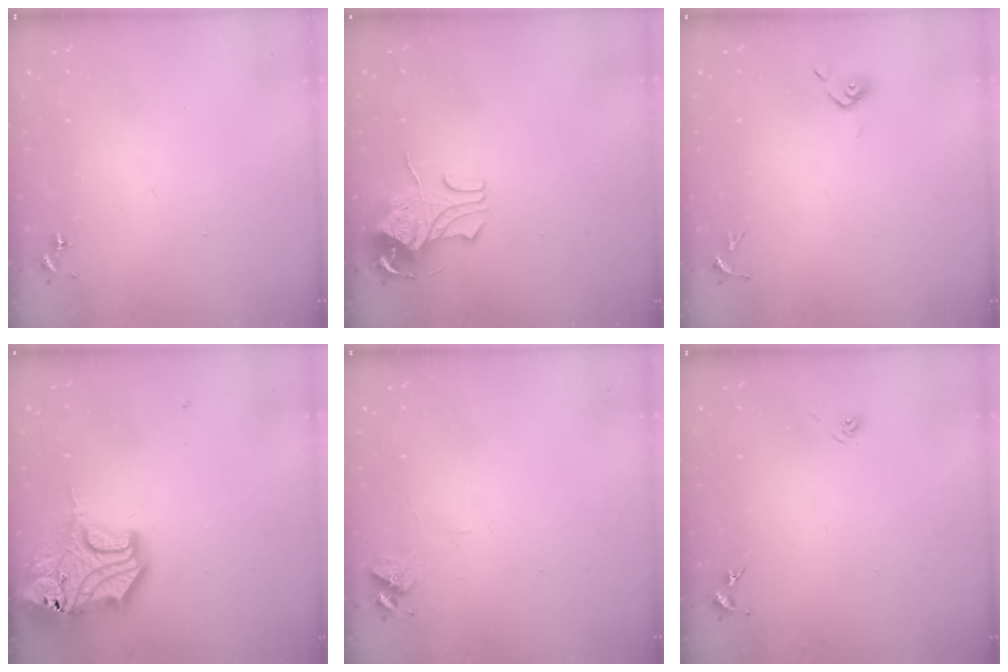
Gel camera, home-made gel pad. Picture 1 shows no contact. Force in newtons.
{"total": 8.5, "press": 8.4, "slide": 0.8}
{"total": 4.3, "press": 4.1, "slide": 1.3}
{"total": 18.5, "press": 18.3, "slide": 2.6}
{"total": 6.4, "press": 6.4, "slide": 0.8}
{"total": 2.9, "press": 2.5, "slide": 1.5}